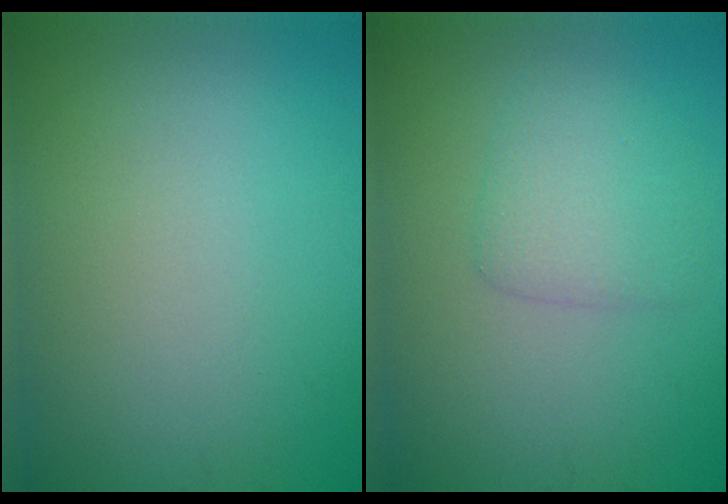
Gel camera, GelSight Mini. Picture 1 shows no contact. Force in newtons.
{"total": 2.7, "press": 2.7, "slide": 0.1}